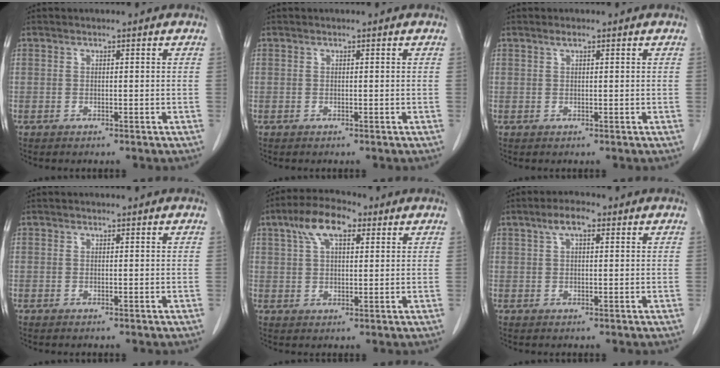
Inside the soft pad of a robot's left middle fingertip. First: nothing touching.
{"total": 0.0}
{"total": 0.8, "force": [0.6, 0.1, 0.6], "torque": [-0.014, 0.002, 0.012]}
{"total": 0.0}
{"total": 7.3, "force": [3.8, 3.0, 5.5], "torque": [-0.108, 0.019, 0.068]}
{"total": 3.7, "force": [1.9, 1.3, 2.9], "torque": [-0.059, 0.013, 0.034]}